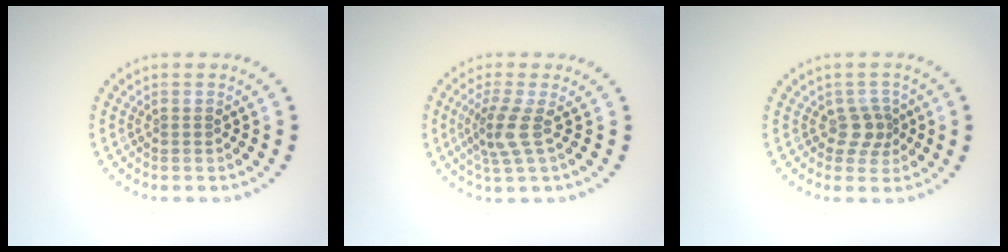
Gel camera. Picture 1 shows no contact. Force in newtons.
{"total": 2.7, "press": 2.0, "slide": 1.8}
{"total": 2.1, "press": 1.5, "slide": 1.5}